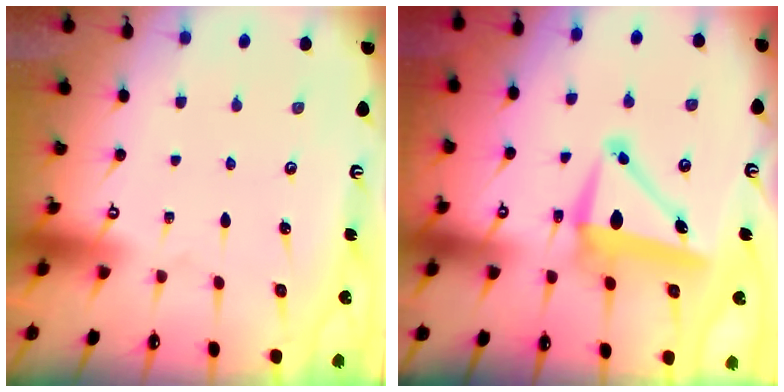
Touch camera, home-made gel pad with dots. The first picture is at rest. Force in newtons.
{"total": 10.0, "press": 9.6, "slide": 2.9}